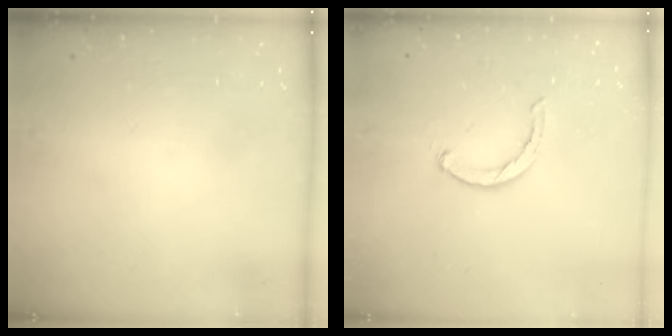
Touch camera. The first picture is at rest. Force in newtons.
{"total": 1.8, "press": 1.8, "slide": 0.4}